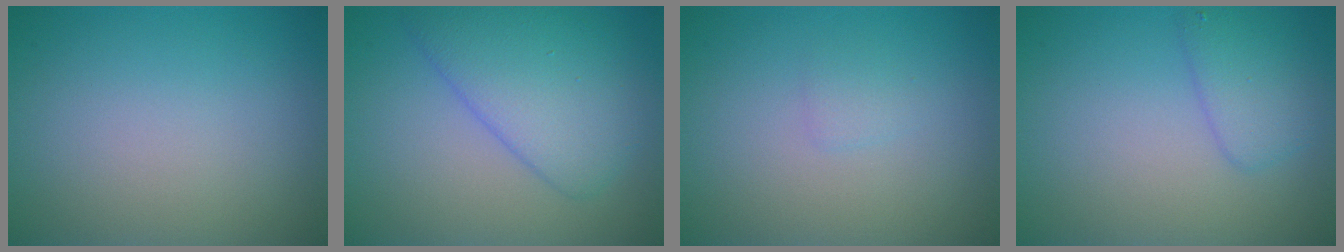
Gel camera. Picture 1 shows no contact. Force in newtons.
{"total": 5.4, "press": 5.4, "slide": 0.2}
{"total": 0.8, "press": 0.8, "slide": 0.0}
{"total": 2.6, "press": 2.5, "slide": 0.2}